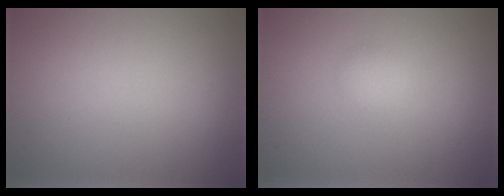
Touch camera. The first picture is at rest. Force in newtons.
{"total": 1.1, "press": 1.1, "slide": 0.1}